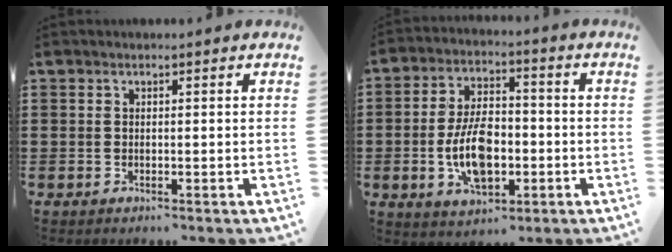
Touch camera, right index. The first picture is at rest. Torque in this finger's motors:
{"motor_torque": [2.14, 0.00, 0.71, 0.21]}